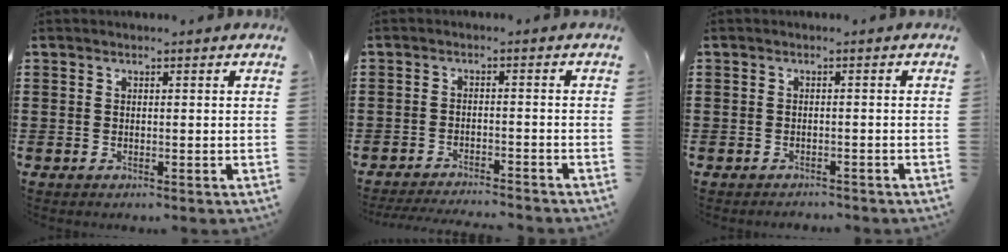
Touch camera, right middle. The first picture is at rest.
{"total": 3.1, "force": [-3.1, -0.1, 0.5], "torque": [-0.018, -0.004, -0.066]}
{"total": 1.3, "force": [-1.3, 0.2, -0.2], "torque": [-0.001, 0.001, -0.030]}